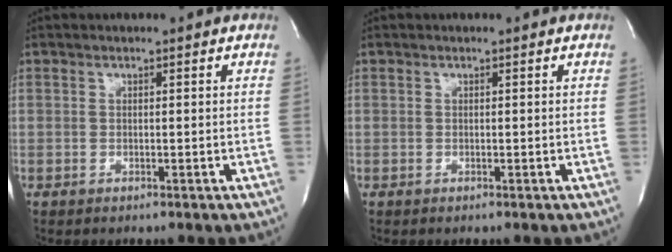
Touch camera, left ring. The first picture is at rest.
{"total": 0.0}